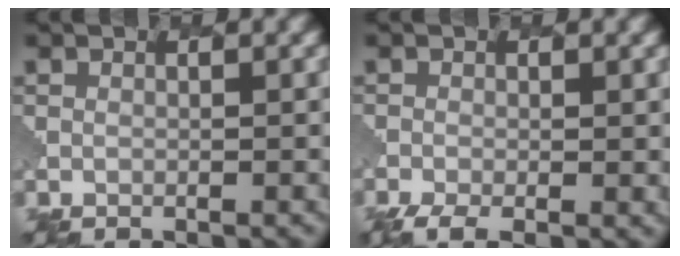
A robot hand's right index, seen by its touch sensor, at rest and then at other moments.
{"total": 3.6, "force": [-1.7, 1.4, 2.8], "torque": [-0.048, -0.003, -0.031]}